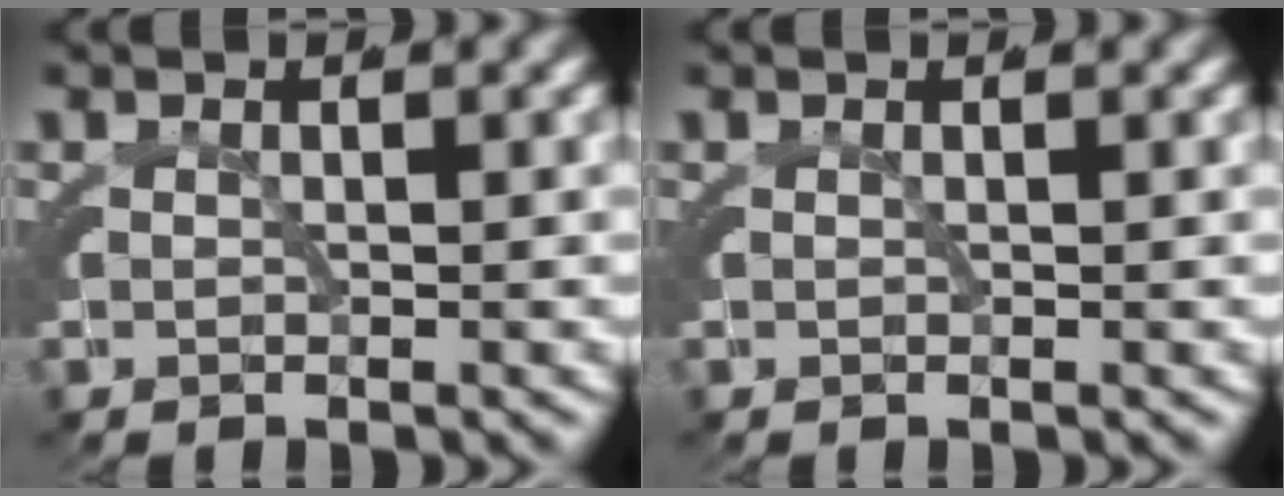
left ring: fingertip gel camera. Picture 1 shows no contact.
{"total": 0.0}